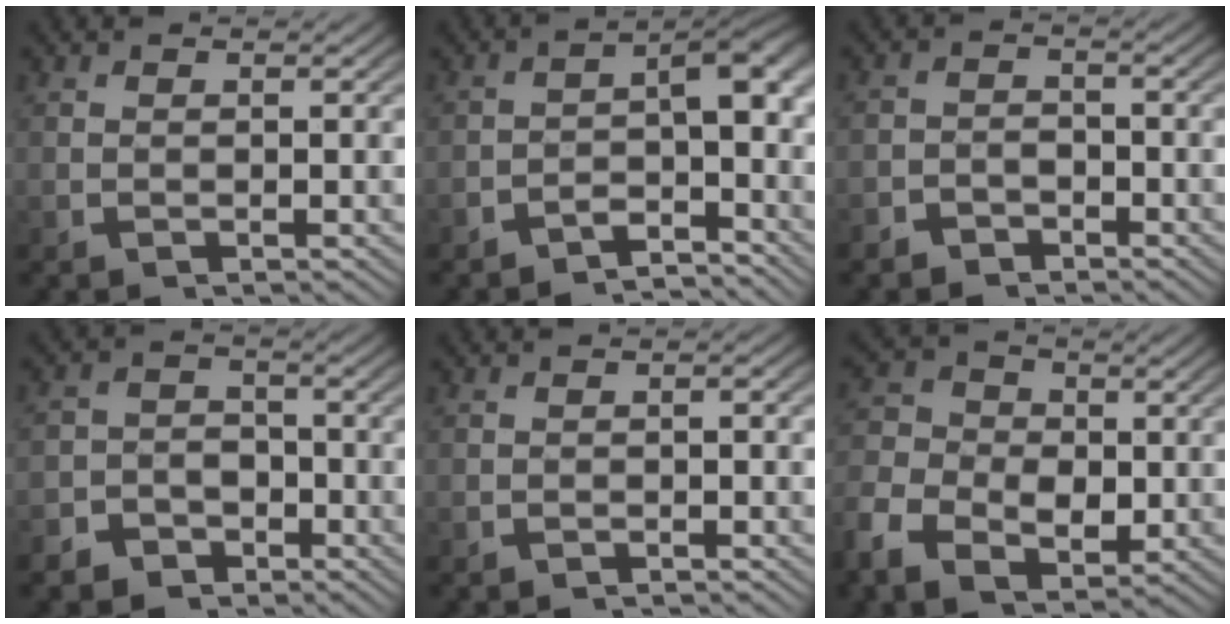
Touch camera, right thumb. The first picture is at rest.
{"total": 6.0, "force": [-2.1, 3.1, 4.7], "torque": [-0.050, -0.008, -0.041]}
{"total": 2.9, "force": [-2.6, 1.4, 0.1], "torque": [0.008, -0.013, -0.044]}
{"total": 4.9, "force": [-3.4, 3.4, 0.9], "torque": [0.008, -0.021, -0.057]}
{"total": 1.0, "force": [-0.9, 0.2, 0.4], "torque": [-0.005, 0.001, -0.018]}
{"total": 7.2, "force": [-0.9, 5.5, 4.5], "torque": [-0.086, -0.016, -0.018]}